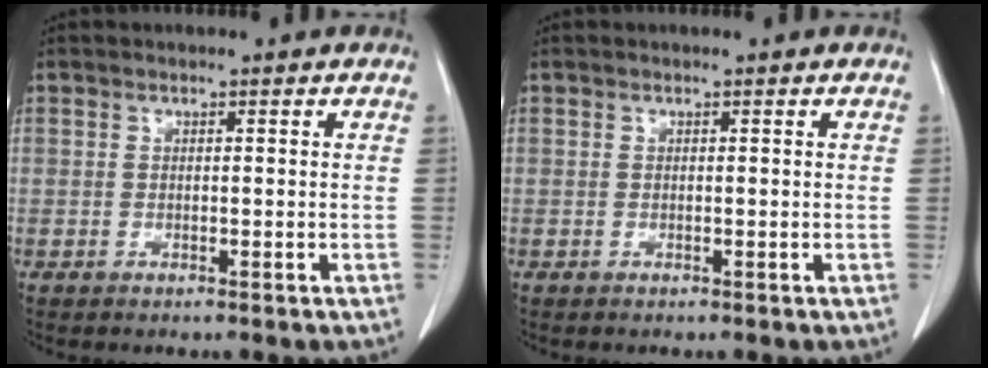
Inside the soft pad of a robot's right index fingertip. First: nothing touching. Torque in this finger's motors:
{"motor_torque": [-0.01, -0.01, 0.00, 0.00]}